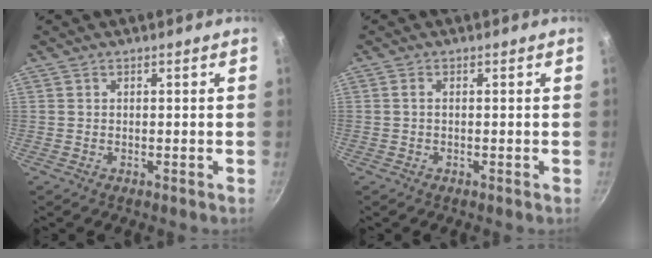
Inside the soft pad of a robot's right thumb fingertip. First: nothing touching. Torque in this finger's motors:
{"motor_torque": [0.78, 2.01, 1.58, 0.02, 0.23]}